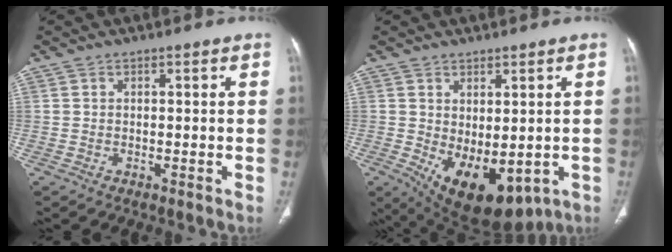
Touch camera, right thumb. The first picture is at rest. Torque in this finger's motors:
{"motor_torque": [-0.30, 0.98, -0.03, 0.10, 0.22]}